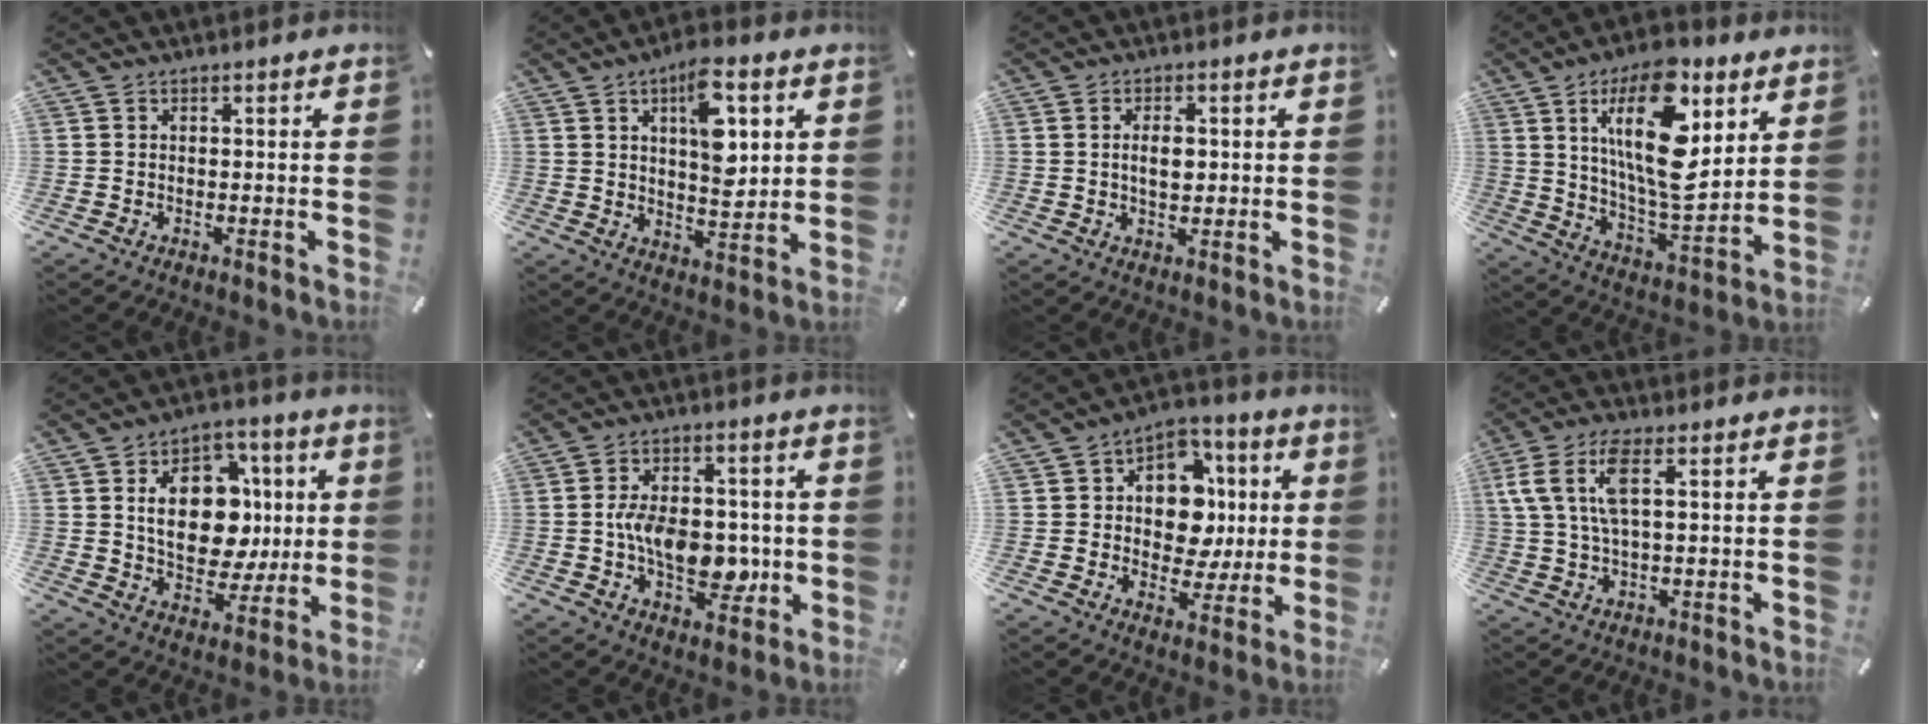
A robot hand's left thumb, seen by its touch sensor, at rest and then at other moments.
{"total": 12.1, "force": [5.0, 5.6, 9.5], "torque": [-0.135, -0.020, 0.080]}
{"total": 4.2, "force": [0.5, 2.4, 3.4], "torque": [-0.054, 0.001, 0.003]}
{"total": 22.5, "force": [9.0, 9.8, 18.2], "torque": [-0.342, -0.035, 0.136]}
{"total": 16.4, "force": [2.5, 12.2, 10.6], "torque": [-0.161, -0.006, 0.047]}
{"total": 12.7, "force": [-1.4, 8.3, 9.6], "torque": [-0.148, 0.009, -0.020]}
{"total": 13.0, "force": [1.2, 10.8, 7.2], "torque": [-0.098, -0.006, 0.028]}
{"total": 9.6, "force": [2.6, 3.6, 8.5], "torque": [-0.185, -0.001, 0.043]}